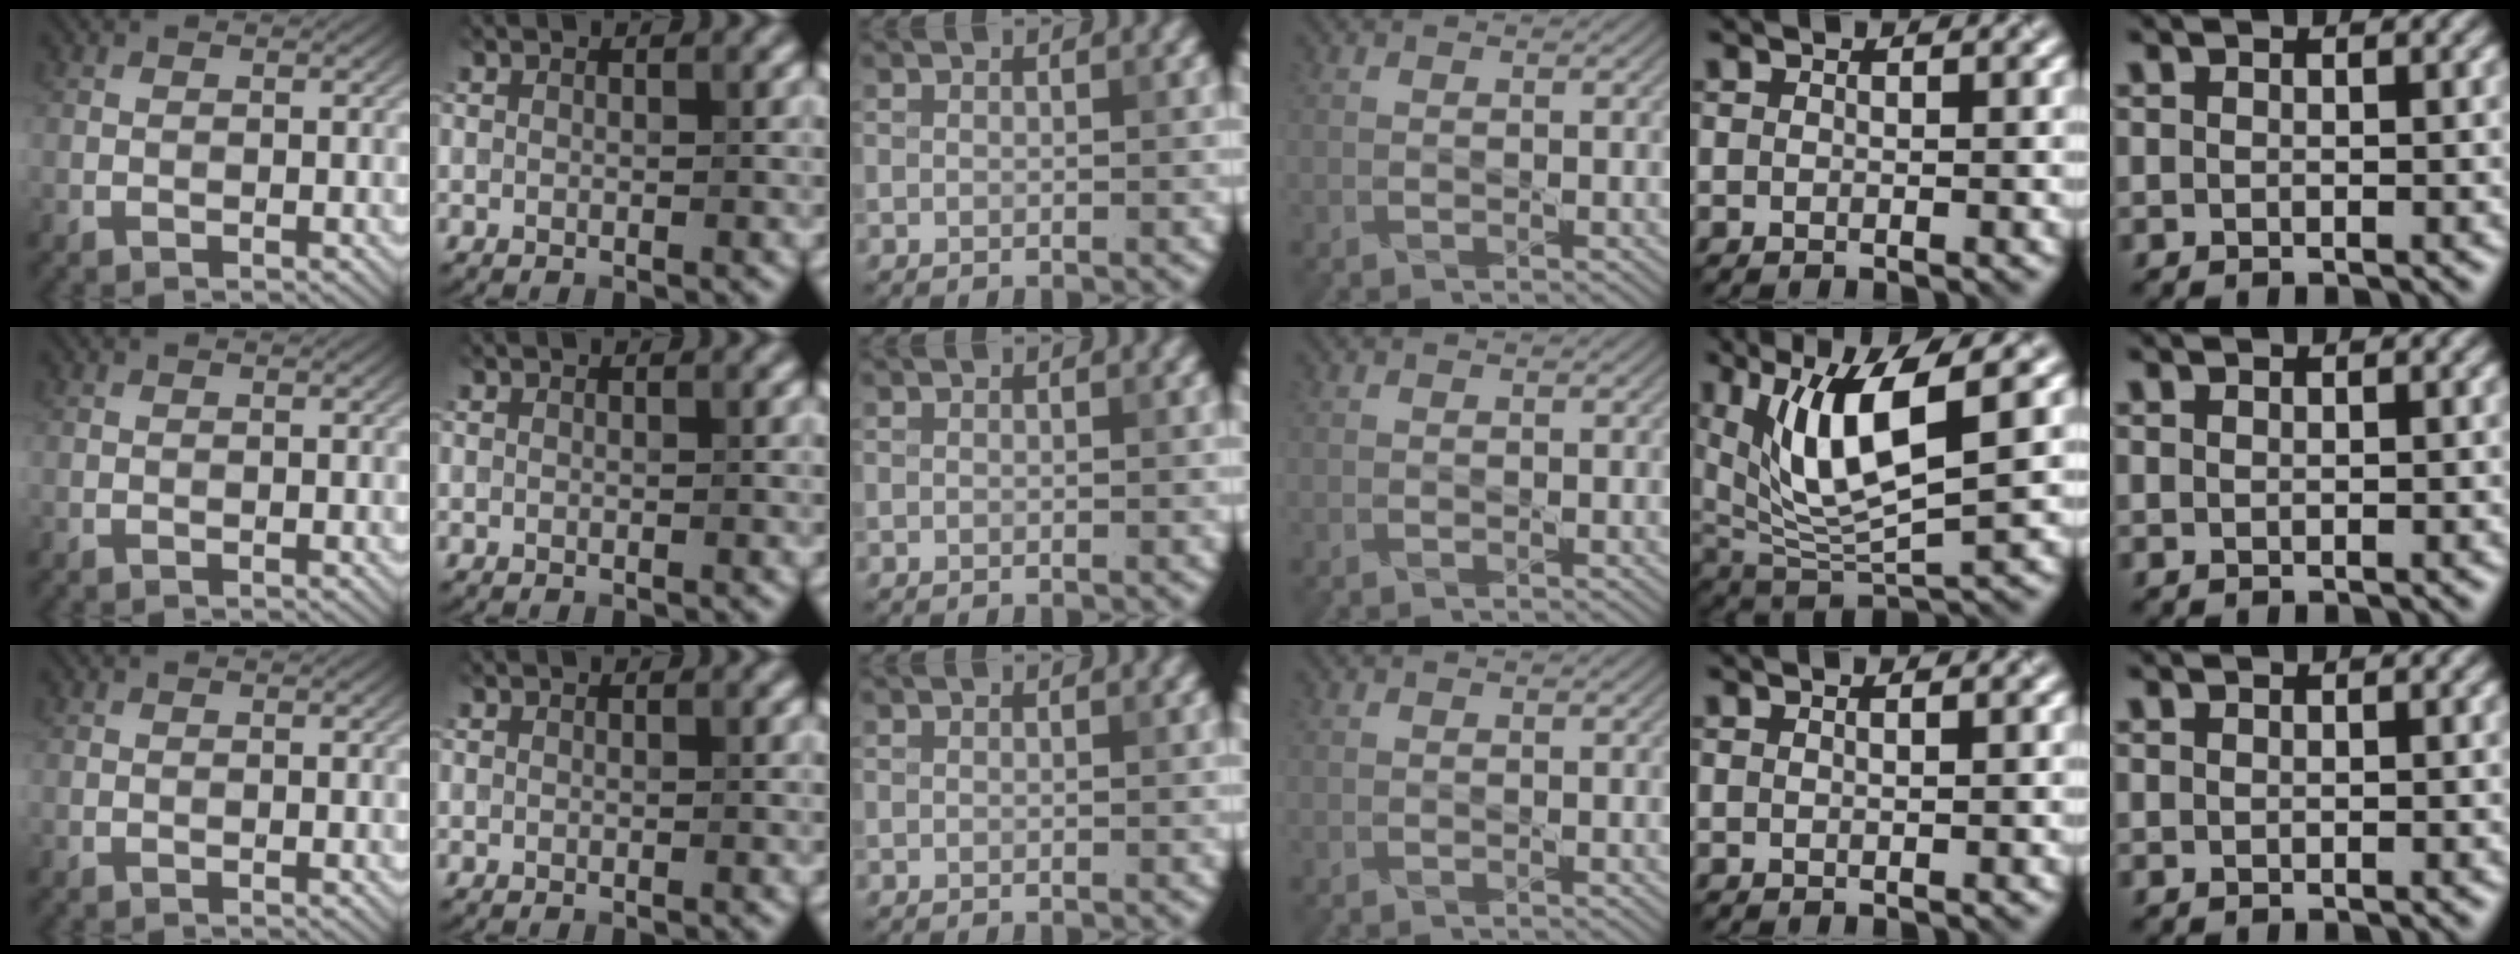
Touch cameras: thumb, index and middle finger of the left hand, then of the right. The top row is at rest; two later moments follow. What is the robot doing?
{"motion": "dispense", "object": "toothpaste"}